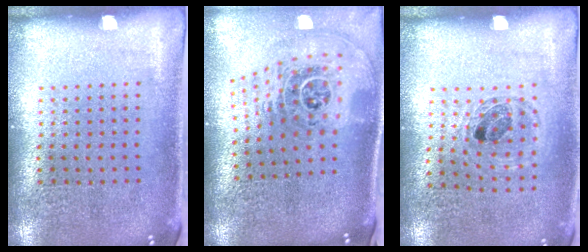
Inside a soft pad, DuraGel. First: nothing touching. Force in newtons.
{"total": 2.4, "press": 1.7, "slide": 1.7}
{"total": 0.9, "press": 0.9, "slide": 0.1}